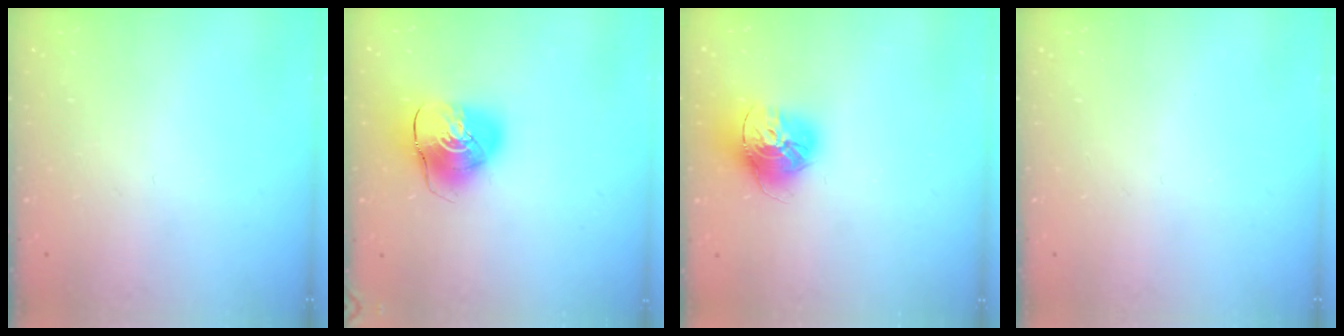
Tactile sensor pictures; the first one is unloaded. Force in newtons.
{"total": 10.8, "press": 10.7, "slide": 1.5}
{"total": 15.9, "press": 15.9, "slide": 1.5}
{"total": 0.0}